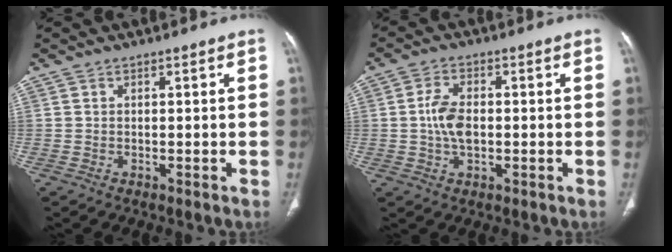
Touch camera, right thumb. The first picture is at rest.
{"total": 6.0, "force": [-0.2, 3.4, 4.9], "torque": [-0.097, 0.007, -0.007]}